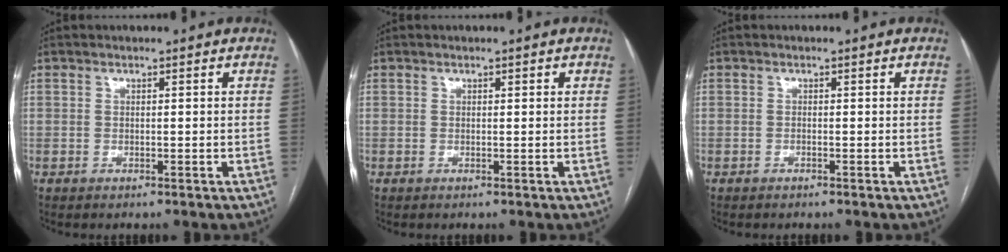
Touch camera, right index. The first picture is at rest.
{"total": 0.5, "force": [0.3, 0.2, 0.4], "torque": [-0.008, 0.002, 0.001]}
{"total": 0.0}